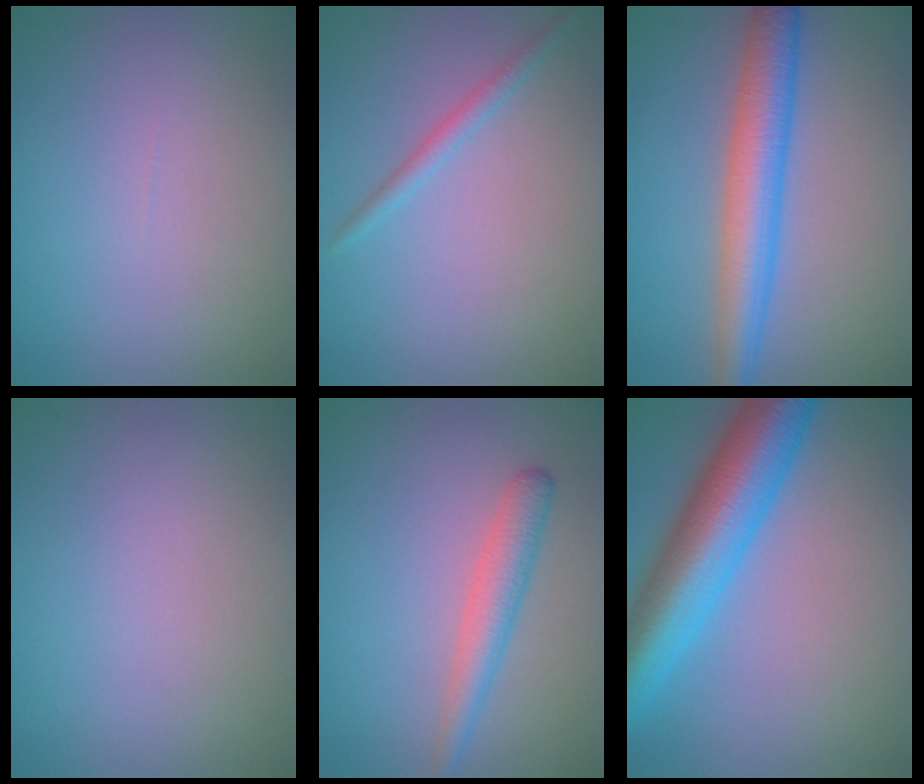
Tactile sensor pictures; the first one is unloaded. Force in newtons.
{"total": 1.4, "press": 1.4, "slide": 0.0}
{"total": 5.6, "press": 5.6, "slide": 0.1}
{"total": 0.0}
{"total": 2.8, "press": 2.7, "slide": 0.2}
{"total": 9.8, "press": 9.8, "slide": 0.2}